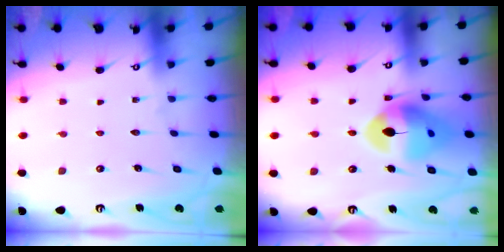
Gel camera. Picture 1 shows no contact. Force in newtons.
{"total": 16.8, "press": 16.7, "slide": 2.1}